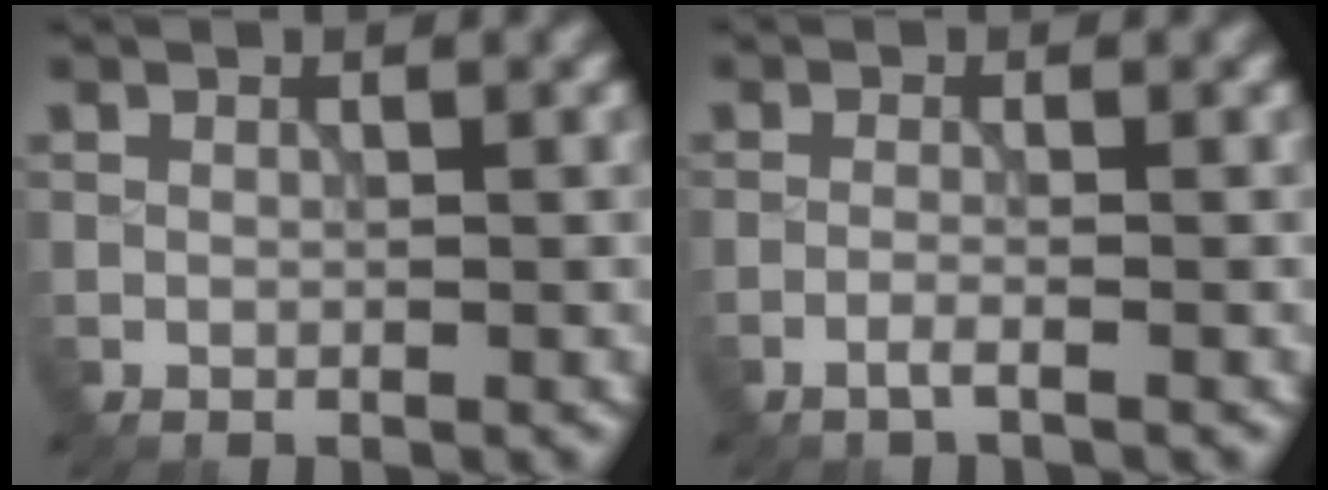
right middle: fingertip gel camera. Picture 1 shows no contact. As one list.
[{"total": 1.2, "force": [-0.7, 0.2, 0.9], "torque": [-0.012, 0.001, -0.022]}]